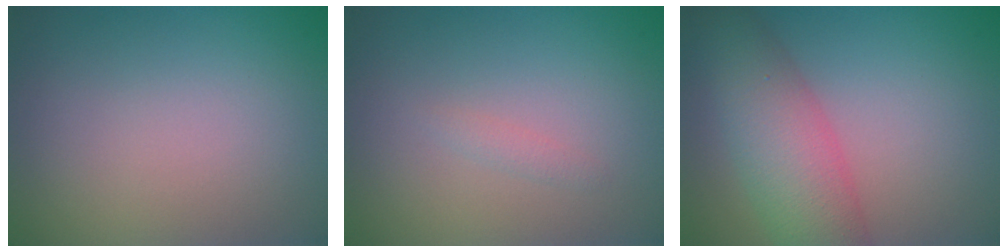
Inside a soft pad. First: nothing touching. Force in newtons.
{"total": 0.7, "press": 0.7, "slide": 0.0}
{"total": 6.9, "press": 6.9, "slide": 0.2}